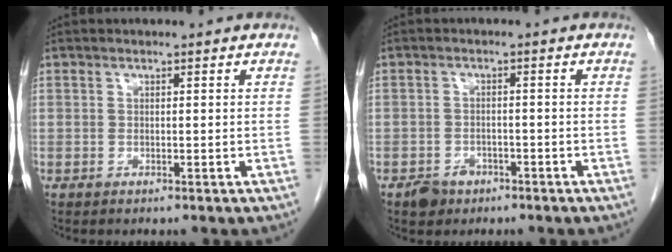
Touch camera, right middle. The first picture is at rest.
{"total": 3.0, "force": [-2.0, 2.1, 0.7], "torque": [-0.012, 0.006, -0.026]}